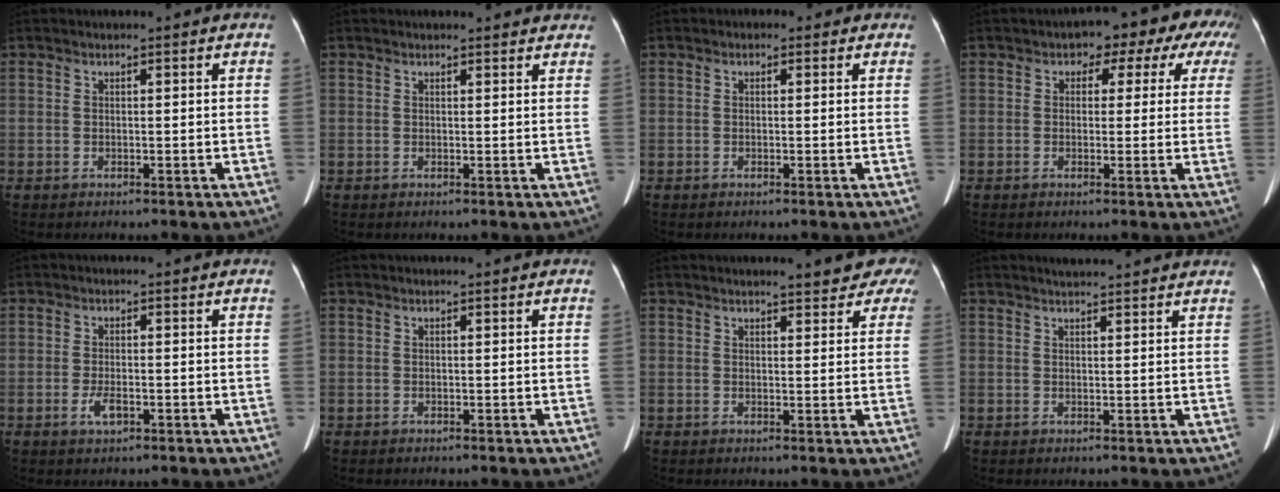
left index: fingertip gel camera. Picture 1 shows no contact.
{"total": 5.0, "force": [4.7, 1.2, 1.2], "torque": [-0.007, 0.009, 0.040]}
{"total": 1.1, "force": [0.3, 1.0, 0.3], "torque": [-0.001, 0.007, -0.004]}
{"total": 7.9, "force": [3.2, 5.5, 4.7], "torque": [-0.036, 0.041, 0.028]}
{"total": 2.5, "force": [-1.2, 0.9, 2.0], "torque": [-0.043, -0.001, -0.018]}
{"total": 0.0}
{"total": 6.5, "force": [5.1, 2.1, 3.4], "torque": [-0.025, 0.005, 0.045]}
{"total": 5.1, "force": [4.8, 0.5, 1.6], "torque": [-0.024, 0.025, 0.054]}